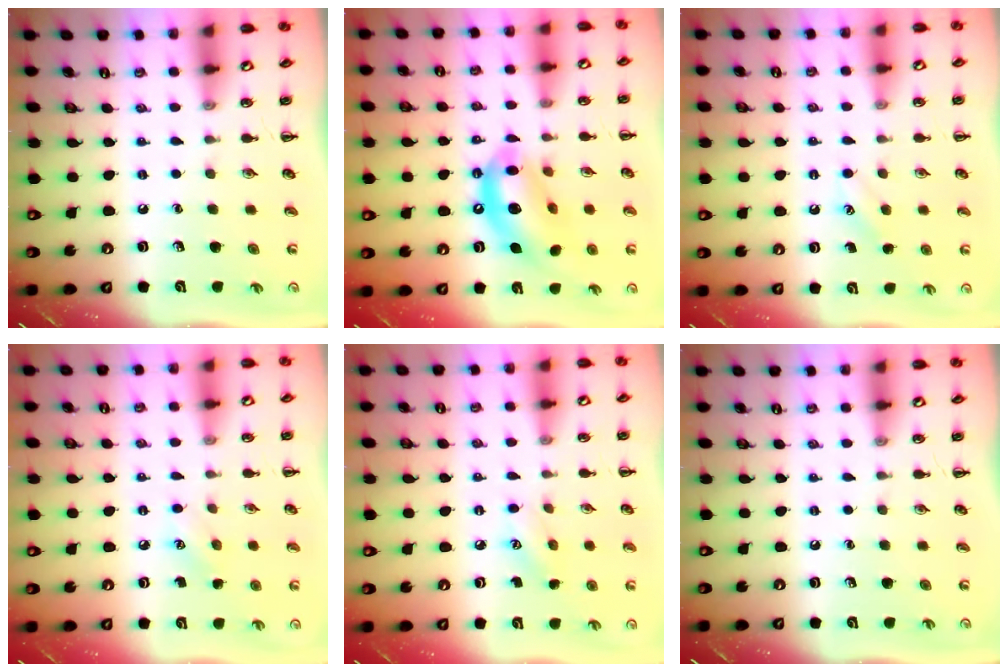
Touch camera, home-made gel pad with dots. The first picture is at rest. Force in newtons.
{"total": 14.0, "press": 13.6, "slide": 3.6}
{"total": 5.5, "press": 5.3, "slide": 1.4}
{"total": 4.6, "press": 4.4, "slide": 1.3}
{"total": 5.5, "press": 5.3, "slide": 1.5}
{"total": 0.0}